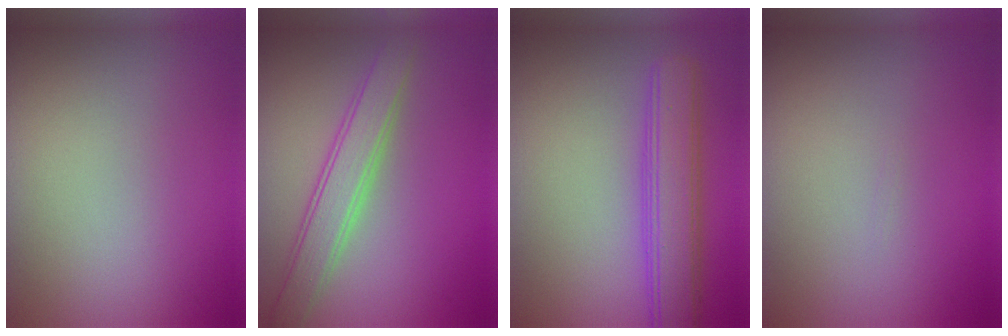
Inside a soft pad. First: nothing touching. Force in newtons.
{"total": 3.8, "press": 3.8, "slide": 0.2}
{"total": 5.1, "press": 5.1, "slide": 0.2}
{"total": 0.0}